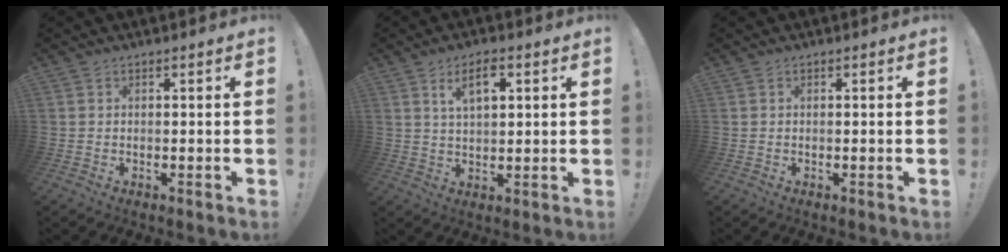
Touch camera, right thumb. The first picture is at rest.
{"total": 6.9, "force": [3.1, 2.9, 5.4], "torque": [-0.078, -0.007, 0.048]}
{"total": 0.0}